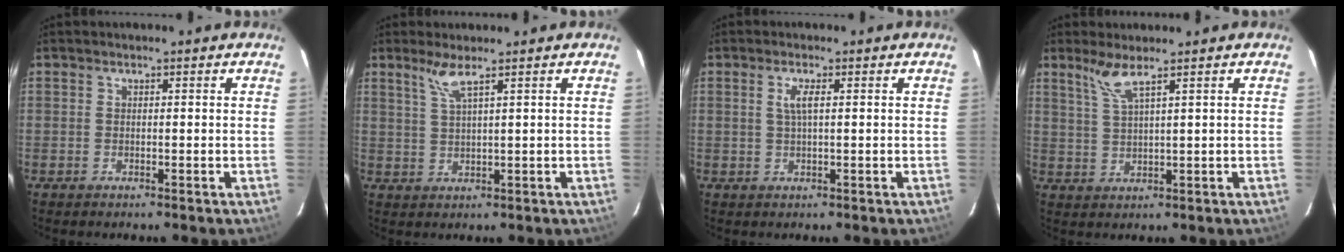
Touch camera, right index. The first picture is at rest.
{"total": 3.3, "force": [2.2, -0.4, 2.4], "torque": [-0.052, -0.005, 0.048]}
{"total": 2.3, "force": [0.6, 0.2, 2.2], "torque": [-0.042, 0.004, 0.013]}
{"total": 3.8, "force": [2.5, -0.7, 2.7], "torque": [-0.058, -0.006, 0.055]}